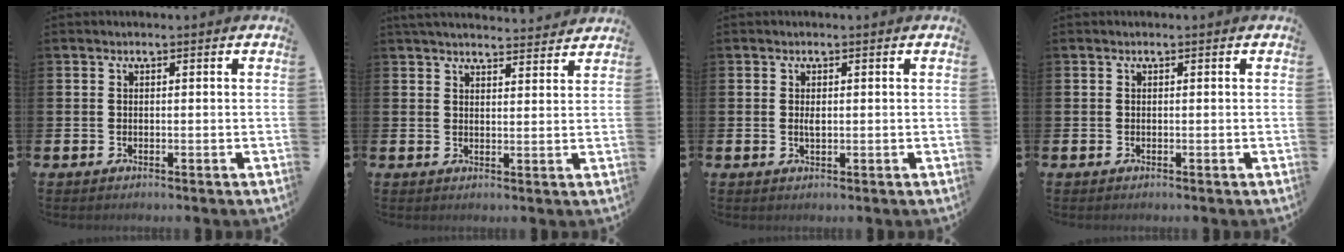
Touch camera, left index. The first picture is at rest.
{"total": 3.9, "force": [3.9, 0.3, 0.4], "torque": [-0.005, -0.024, 0.069]}
{"total": 1.0, "force": [0.1, 0.4, 0.9], "torque": [-0.016, 0.002, 0.001]}
{"total": 0.0}